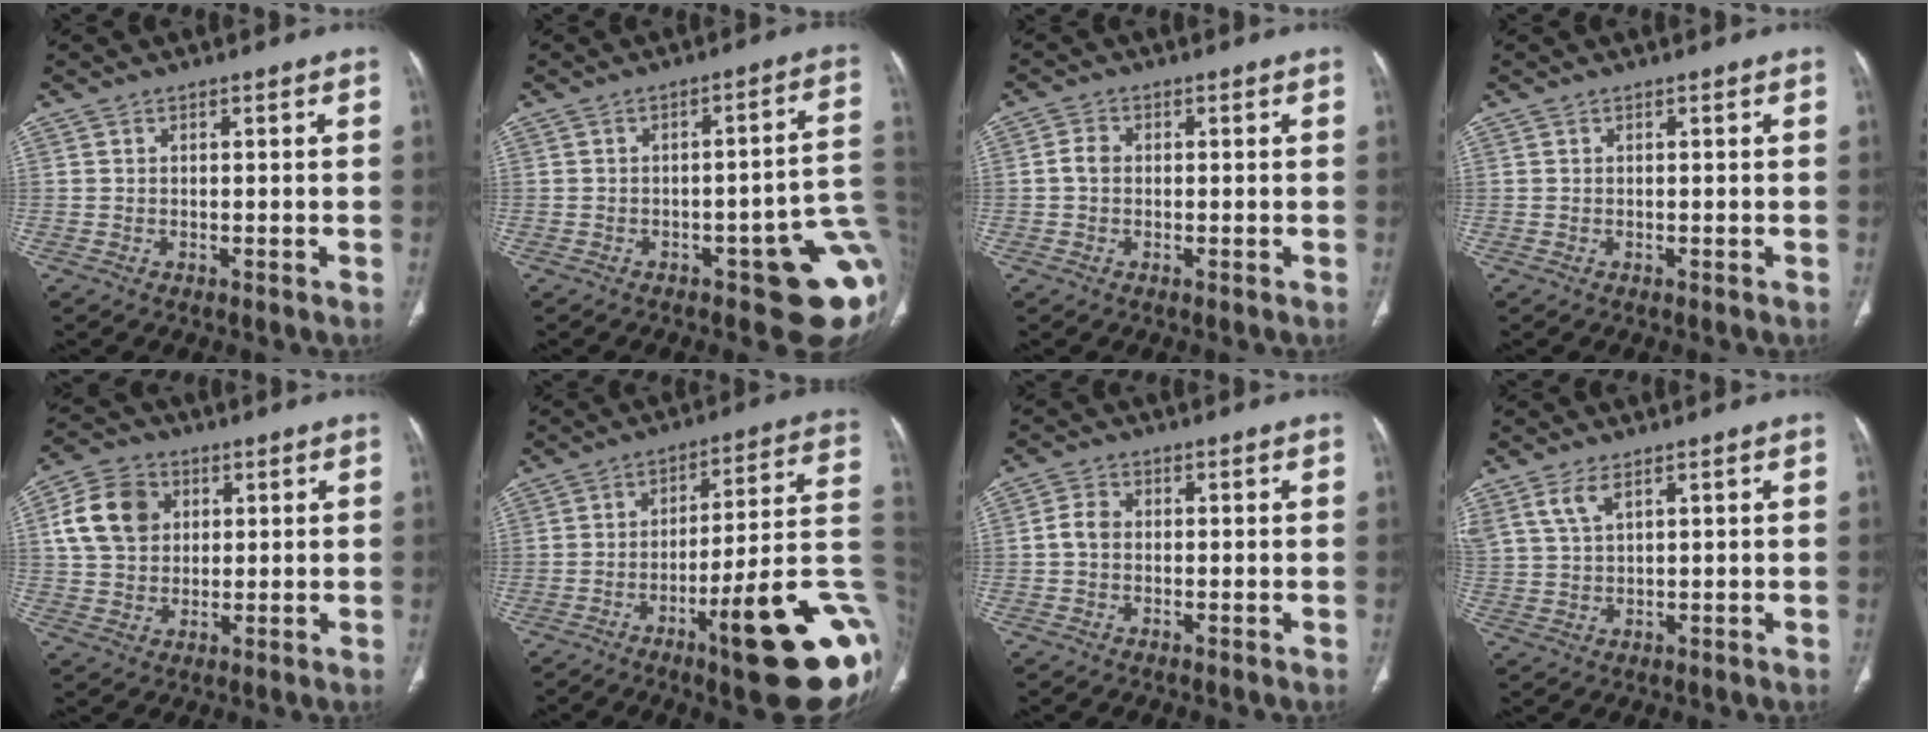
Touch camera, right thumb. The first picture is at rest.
{"total": 15.6, "force": [-5.0, 5.1, 13.9], "torque": [-0.107, 0.030, -0.048]}
{"total": 2.3, "force": [-0.1, 1.8, 1.4], "torque": [-0.024, 0.007, -0.006]}
{"total": 0.0}
{"total": 10.9, "force": [2.9, 8.6, 6.0], "torque": [-0.096, 0.004, 0.052]}
{"total": 24.9, "force": [-8.6, 5.1, 22.8], "torque": [-0.222, 0.043, -0.116]}
{"total": 2.9, "force": [-0.2, 2.2, 1.8], "torque": [-0.032, 0.009, -0.010]}
{"total": 4.5, "force": [2.8, 1.6, 3.1], "torque": [-0.072, -0.007, 0.066]}